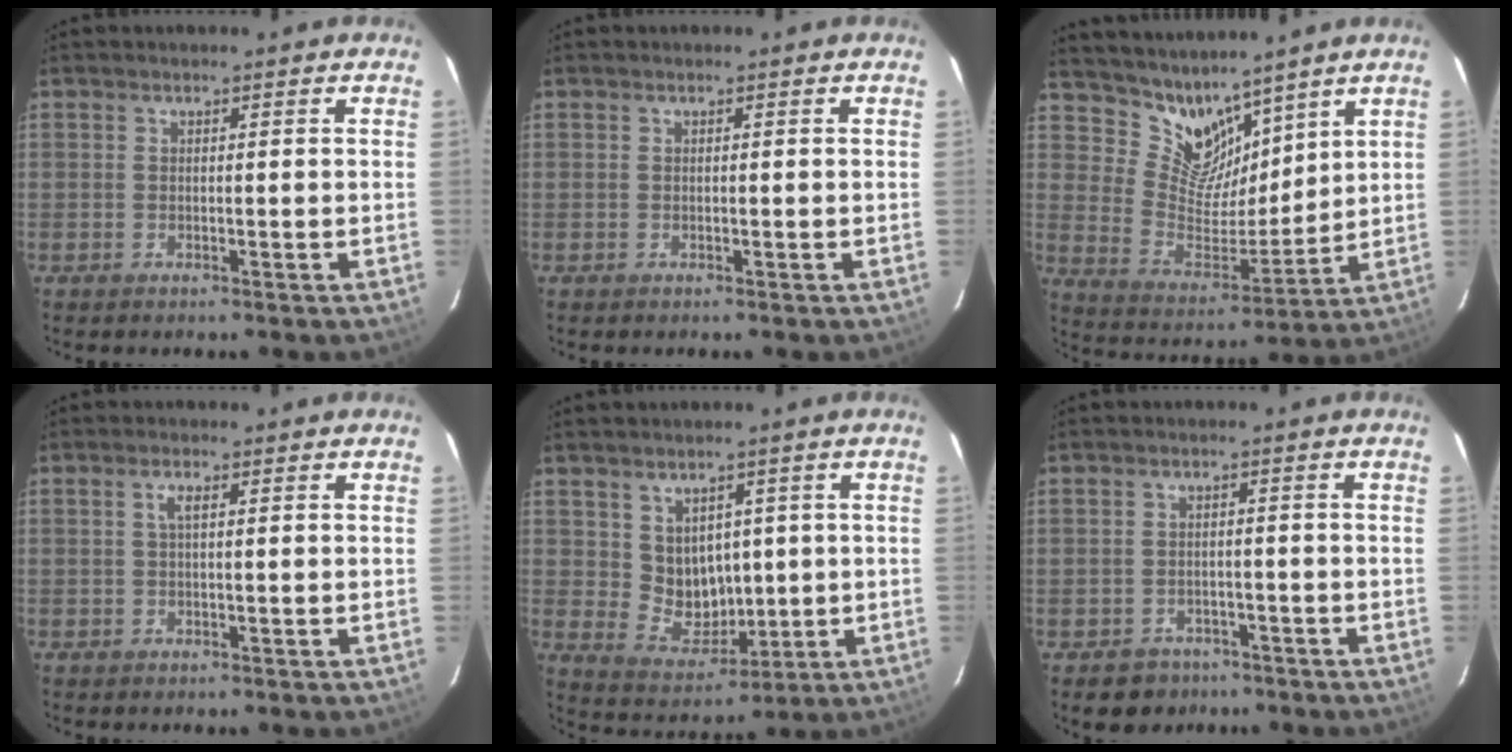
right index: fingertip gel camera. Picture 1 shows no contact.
{"total": 0.0}
{"total": 10.7, "force": [9.0, 5.2, 2.5], "torque": [-0.046, -0.010, 0.179]}
{"total": 1.7, "force": [0.5, 0.4, 1.6], "torque": [-0.031, 0.005, 0.007]}
{"total": 7.6, "force": [1.8, 6.6, 3.4], "torque": [-0.063, -0.002, 0.055]}
{"total": 5.3, "force": [-3.2, 4.2, 0.4], "torque": [-0.019, 0.024, -0.040]}